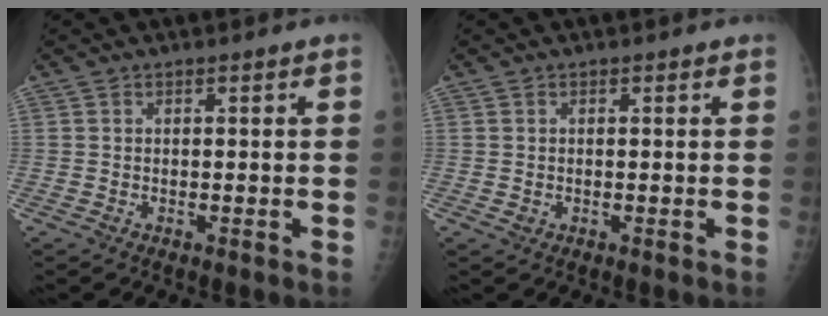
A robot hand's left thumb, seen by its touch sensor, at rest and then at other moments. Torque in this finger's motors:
{"motor_torque": [-0.09, 0.04, 0.01, 0.01, 0.00]}